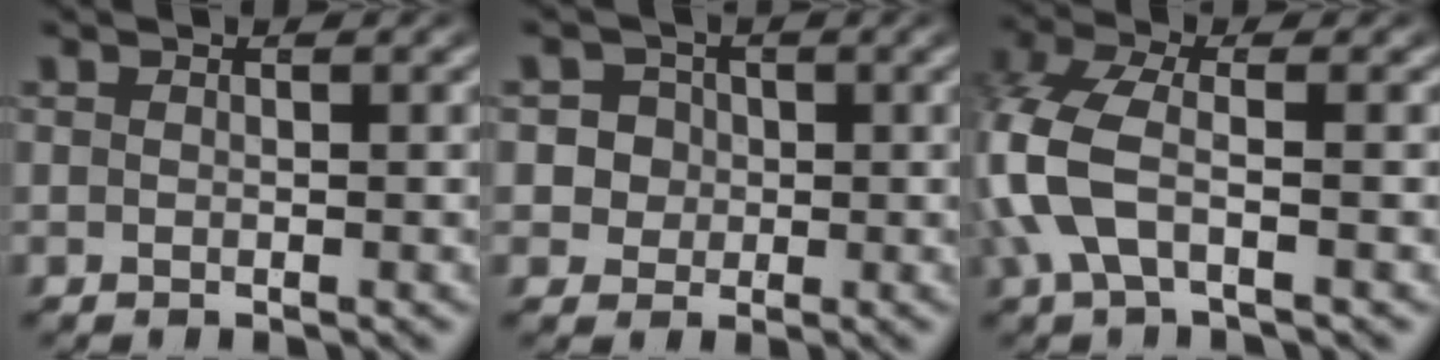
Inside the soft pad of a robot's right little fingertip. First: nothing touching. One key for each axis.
{"total": 6.2, "fx": -0.3, "fy": 5.9, "fz": 2.0, "tx": -0.062, "ty": -0.024, "tz": -0.002}
{"total": 6.2, "fx": -1.0, "fy": 4.1, "fz": 4.6, "tx": -0.142, "ty": -0.027, "tz": -0.008}